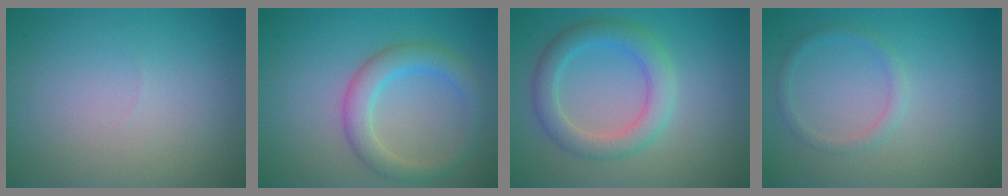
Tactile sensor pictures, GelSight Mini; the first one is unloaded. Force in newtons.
{"total": 3.7, "press": 3.7, "slide": 0.2}
{"total": 3.9, "press": 3.9, "slide": 0.1}
{"total": 1.3, "press": 1.3, "slide": 0.0}